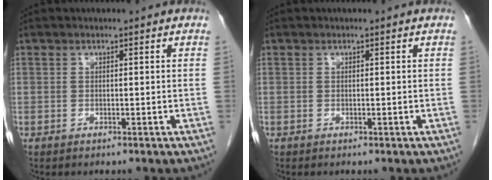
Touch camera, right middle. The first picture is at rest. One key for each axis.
{"total": 0.0}